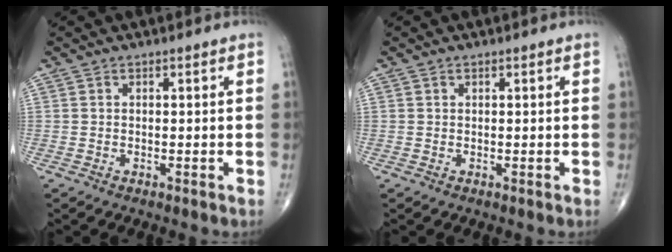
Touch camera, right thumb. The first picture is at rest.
{"total": 0.0}